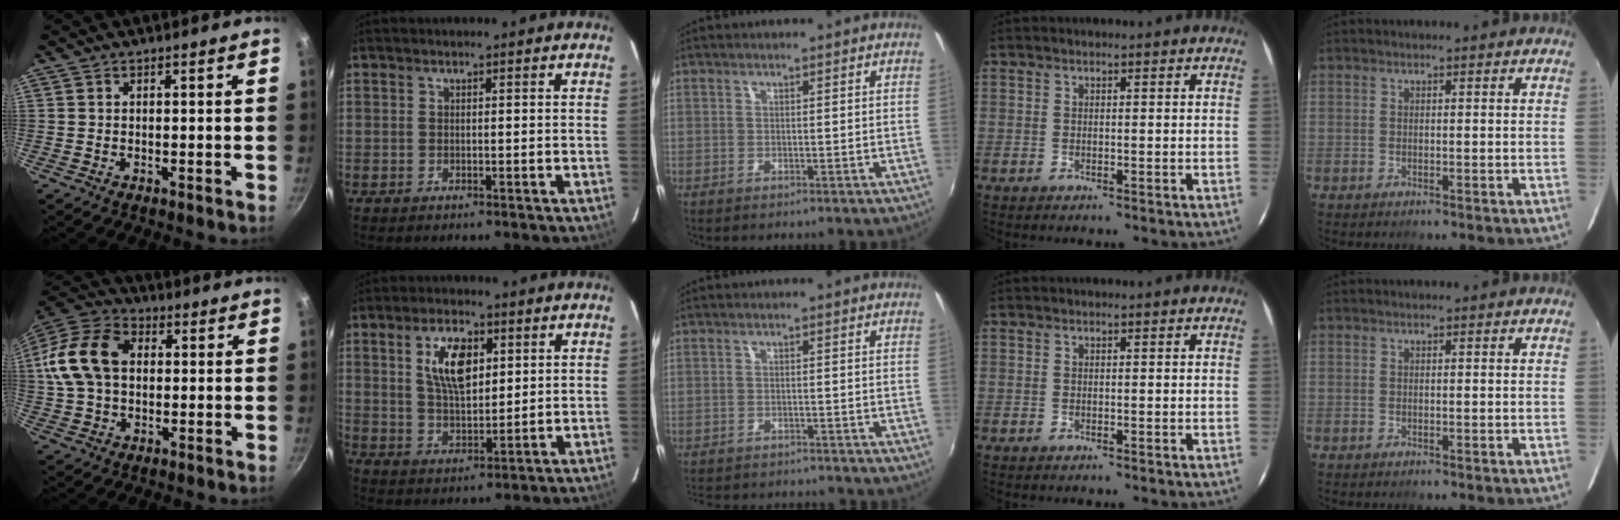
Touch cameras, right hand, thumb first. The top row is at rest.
{"thumb": {"total": 15.8, "force": [1.8, 11.2, 11.0], "torque": [-0.200, 0.029, 0.020]}, "index": {"total": 9.7, "force": [3.4, 4.6, 7.8], "torque": [-0.145, 0.009, 0.066]}, "middle": {"total": 8.1, "force": [-7.5, 1.9, 2.5], "torque": [-0.063, -0.013, -0.110]}}